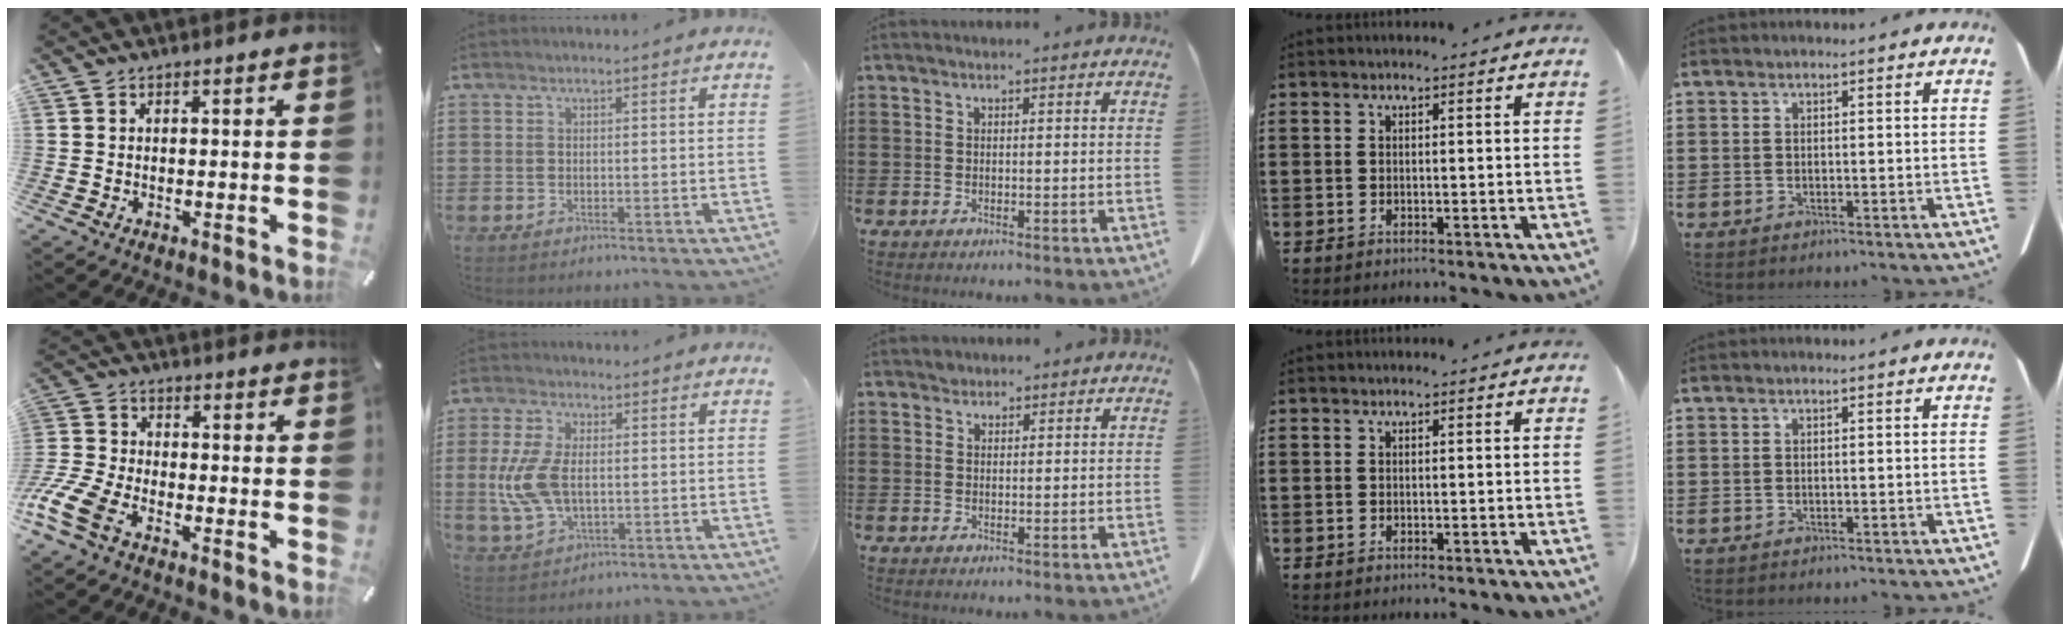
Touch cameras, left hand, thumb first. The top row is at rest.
{"thumb": {"total": 9.7, "force": [-6.1, 5.0, 5.6], "torque": [-0.149, 0.011, -0.123]}, "index": {"total": 8.4, "force": [-0.1, 4.7, 7.0], "torque": [-0.178, -0.001, -0.011]}, "middle": {"total": 1.1, "force": [1.0, 0.5, 0.0], "torque": [-0.003, 0.001, 0.020]}}